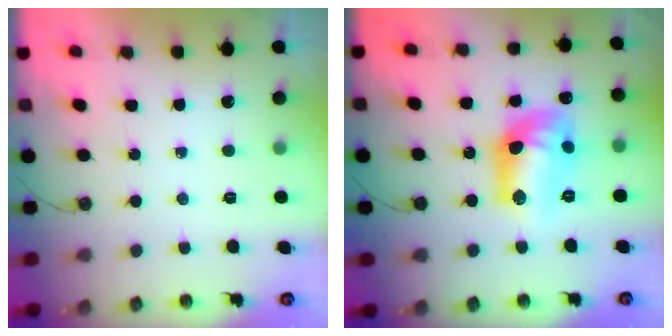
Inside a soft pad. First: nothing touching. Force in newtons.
{"total": 14.0, "press": 13.9, "slide": 1.8}